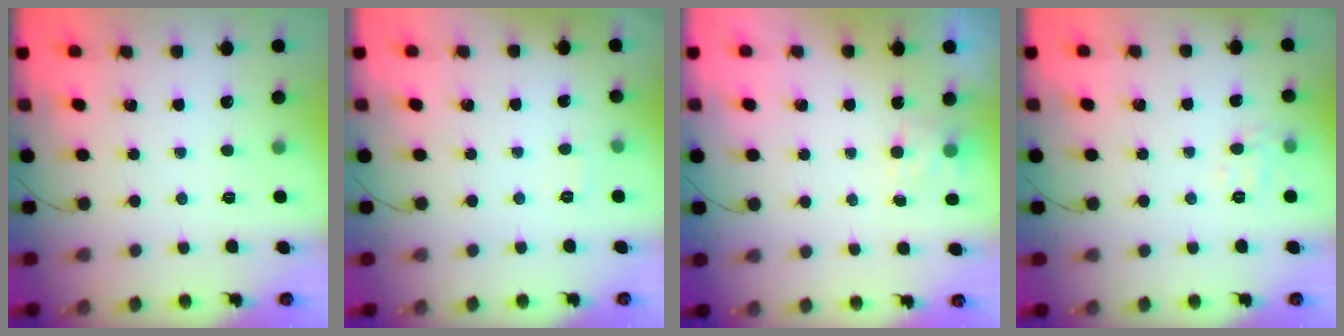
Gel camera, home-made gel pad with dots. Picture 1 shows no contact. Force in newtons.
{"total": 2.0, "press": 1.7, "slide": 1.0}
{"total": 4.7, "press": 4.5, "slide": 1.3}
{"total": 7.6, "press": 7.5, "slide": 1.5}